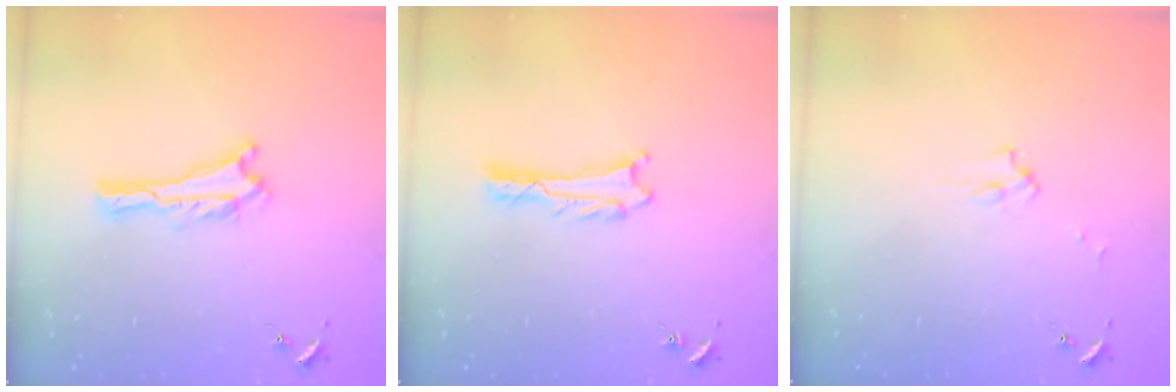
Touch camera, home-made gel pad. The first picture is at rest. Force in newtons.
{"total": 1.0, "press": 1.0, "slide": 0.1}
{"total": 2.2, "press": 2.2, "slide": 0.3}